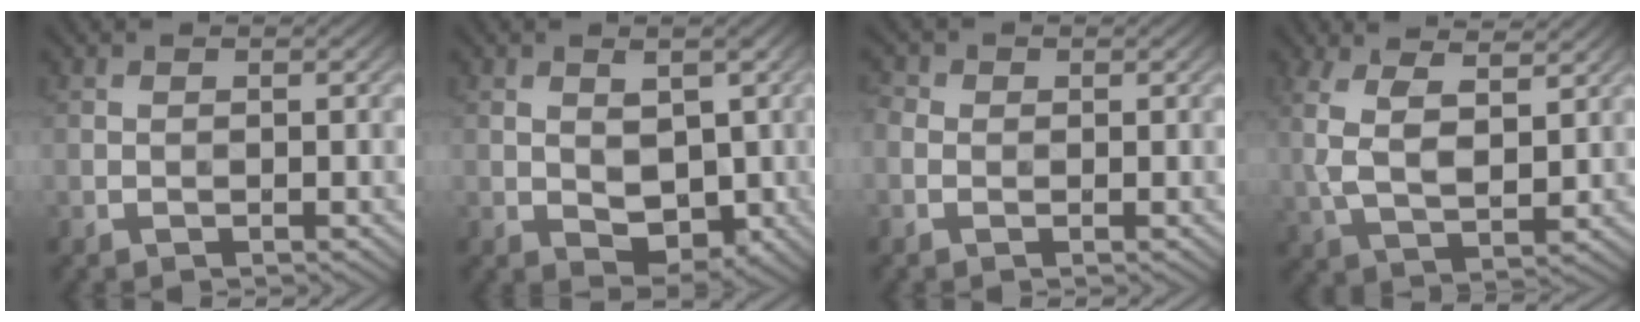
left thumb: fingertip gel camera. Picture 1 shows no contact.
{"total": 4.7, "force": [0.3, 2.8, 3.8], "torque": [-0.063, -0.012, 0.011]}
{"total": 1.9, "force": [-0.2, 1.7, 0.8], "torque": [-0.021, 0.001, -0.008]}
{"total": 7.3, "force": [2.8, 3.3, 5.9], "torque": [-0.139, -0.003, 0.051]}